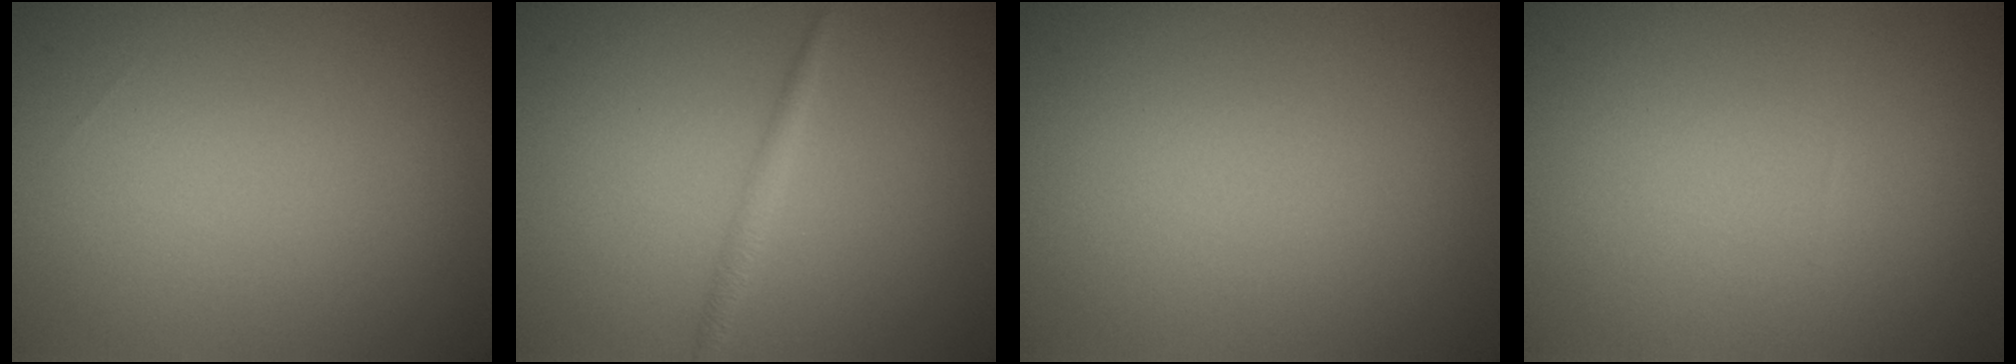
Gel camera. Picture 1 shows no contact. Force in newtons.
{"total": 1.1, "press": 1.1, "slide": 0.0}
{"total": 0.0}
{"total": 0.0}